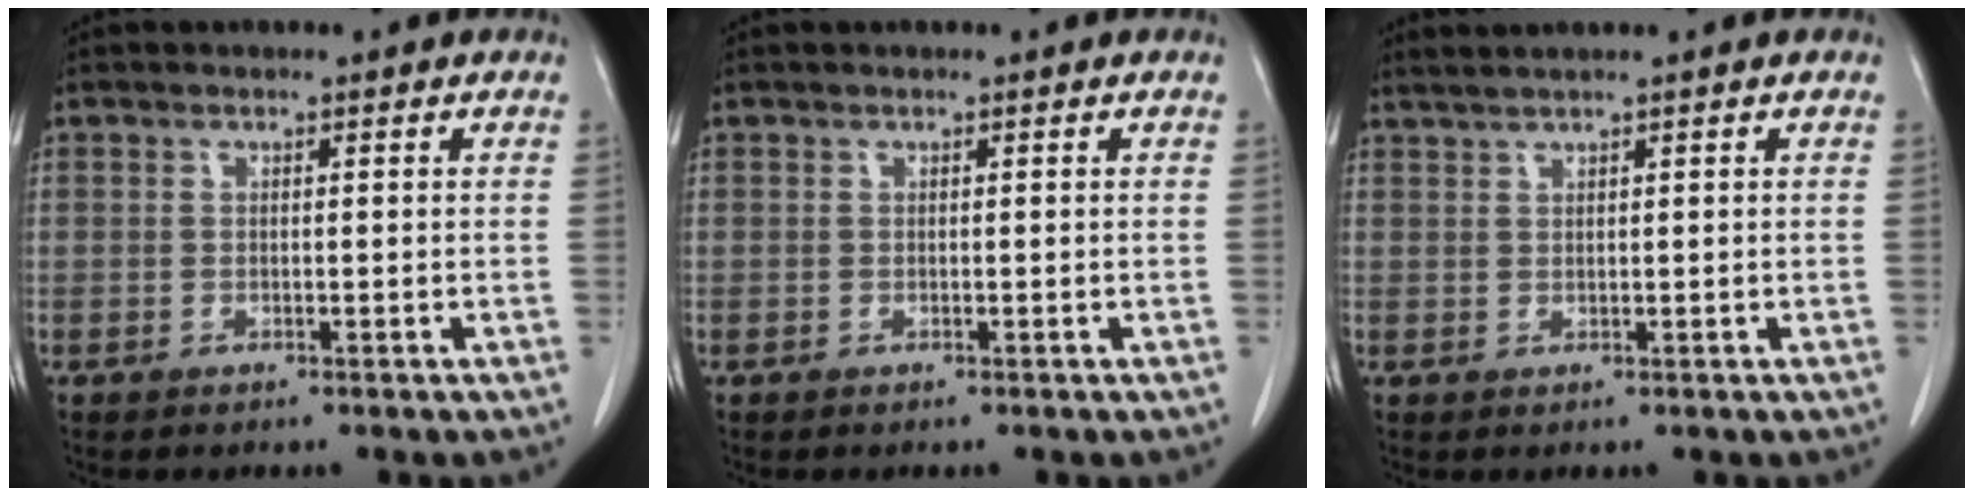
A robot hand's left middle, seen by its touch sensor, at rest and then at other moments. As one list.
[{"total": 0.0}, {"total": 1.9, "force": [1.7, -0.4, 0.9], "torque": [-0.015, 0.009, 0.035]}]